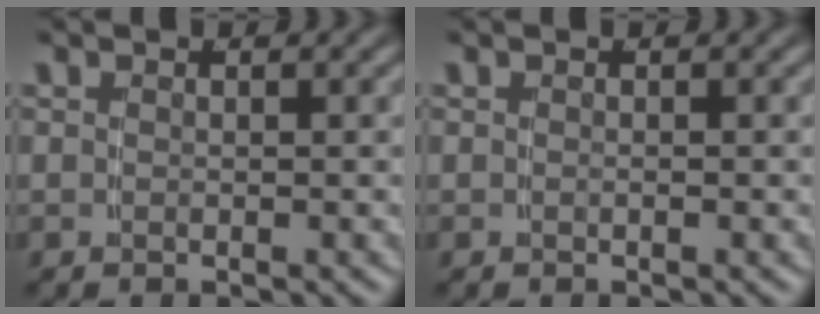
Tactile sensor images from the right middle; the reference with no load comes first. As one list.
[{"total": 0.0}]